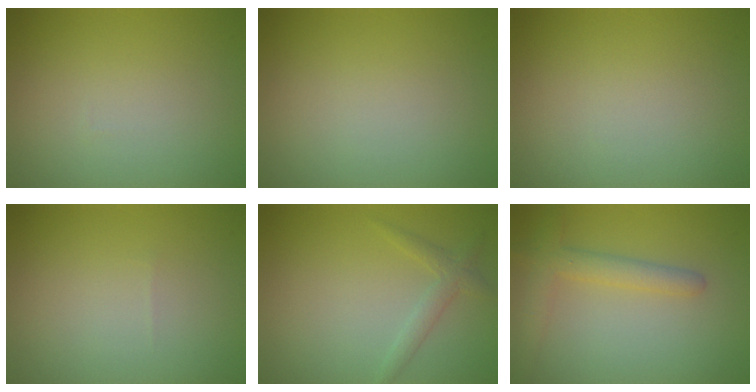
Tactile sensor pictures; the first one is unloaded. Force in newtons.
{"total": 0.0}
{"total": 0.0}
{"total": 0.0}
{"total": 1.6, "press": 1.6, "slide": 0.1}
{"total": 2.9, "press": 2.9, "slide": 0.1}